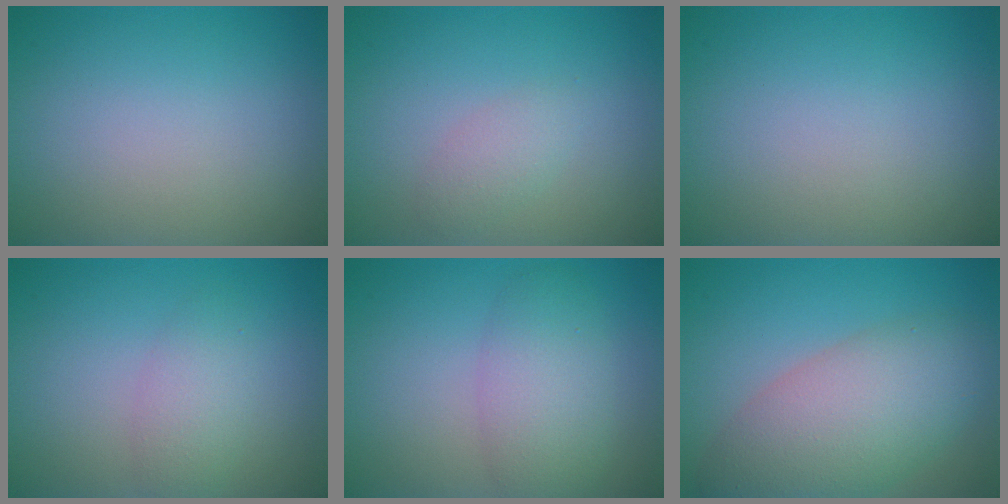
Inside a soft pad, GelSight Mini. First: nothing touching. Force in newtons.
{"total": 1.6, "press": 1.6, "slide": 0.0}
{"total": 0.0}
{"total": 2.4, "press": 2.4, "slide": 0.1}
{"total": 4.3, "press": 4.2, "slide": 0.2}
{"total": 7.8, "press": 7.7, "slide": 0.5}